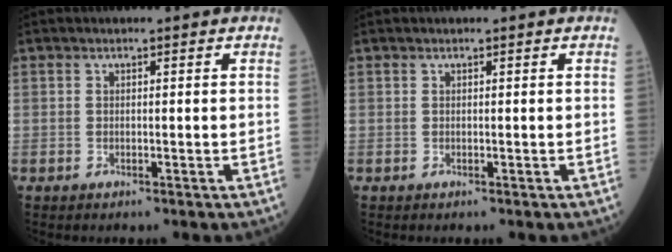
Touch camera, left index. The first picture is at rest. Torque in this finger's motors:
{"motor_torque": [-0.01, 0.01, 0.00, 0.00]}